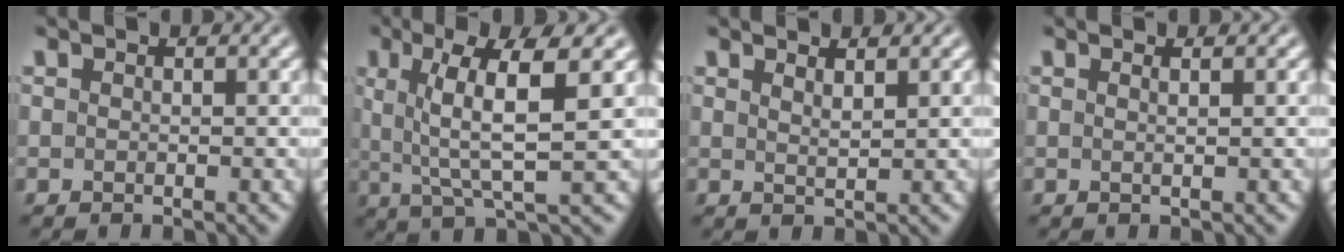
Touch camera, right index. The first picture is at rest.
{"total": 6.2, "force": [1.5, 1.3, 5.9], "torque": [-0.092, -0.004, 0.032]}
{"total": 1.7, "force": [1.2, -1.1, 0.5], "torque": [-0.003, -0.009, 0.031]}
{"total": 1.1, "force": [0.1, -0.9, 0.5], "torque": [-0.007, -0.005, 0.007]}